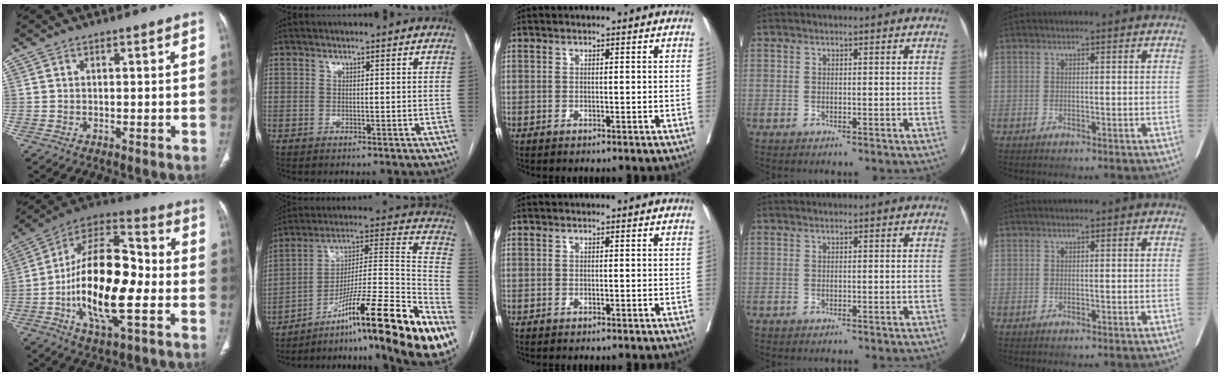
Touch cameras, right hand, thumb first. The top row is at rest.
{"thumb": {"total": 22.8, "force": [-3.9, 9.7, 20.3], "torque": [-0.343, 0.028, -0.072]}, "index": {"total": 29.6, "force": [-18.1, 1.1, 23.4], "torque": [-0.268, 0.020, -0.289]}}